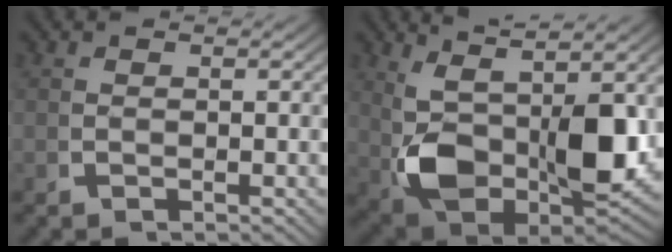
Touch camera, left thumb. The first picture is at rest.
{"total": 13.4, "force": [0.7, 7.6, 11.0], "torque": [-0.221, -0.052, 0.036]}